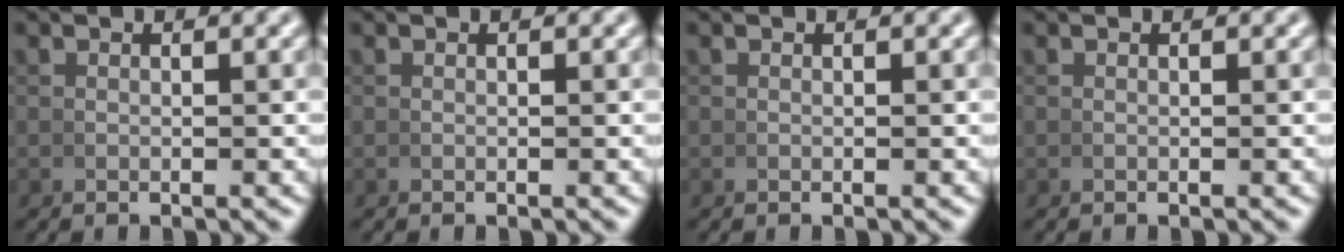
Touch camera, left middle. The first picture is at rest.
{"total": 0.0}
{"total": 0.0}
{"total": 0.0}